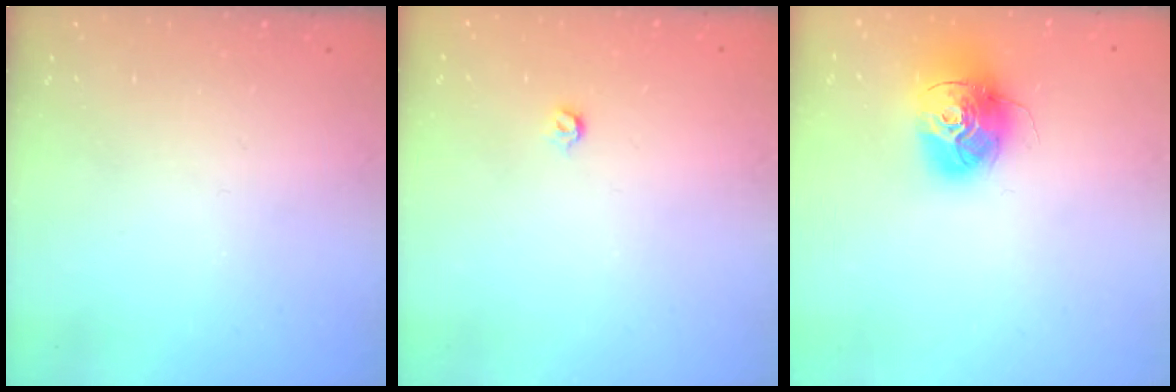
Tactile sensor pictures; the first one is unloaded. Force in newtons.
{"total": 3.6, "press": 3.6, "slide": 0.7}
{"total": 15.7, "press": 15.6, "slide": 1.6}